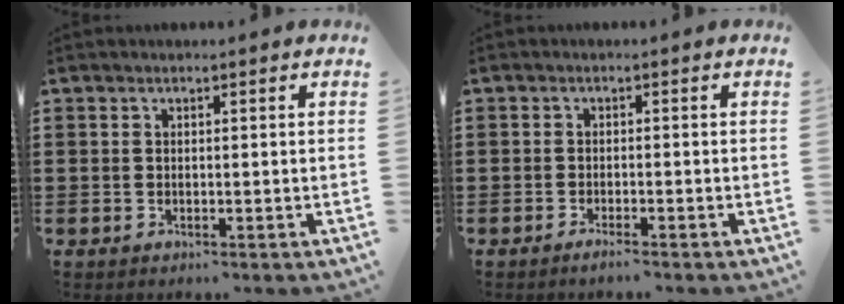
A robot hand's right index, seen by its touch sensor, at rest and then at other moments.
{"total": 1.3, "force": [-1.2, 0.0, 0.6], "torque": [-0.012, -0.004, -0.021]}